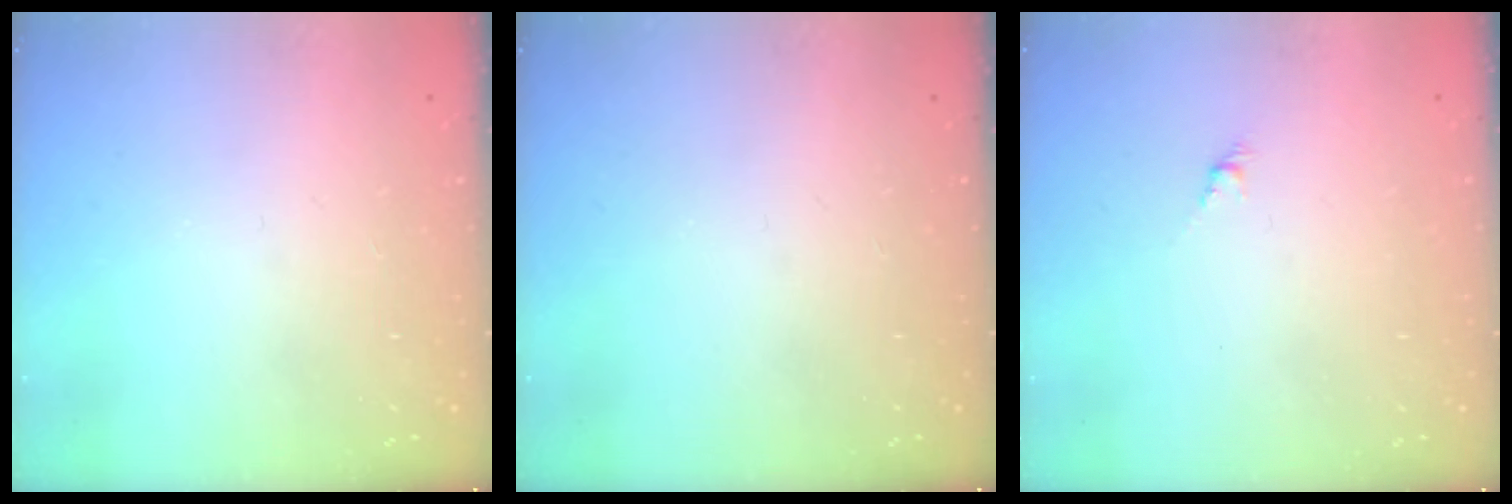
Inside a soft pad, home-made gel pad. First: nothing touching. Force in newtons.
{"total": 0.0}
{"total": 1.9, "press": 1.8, "slide": 0.7}